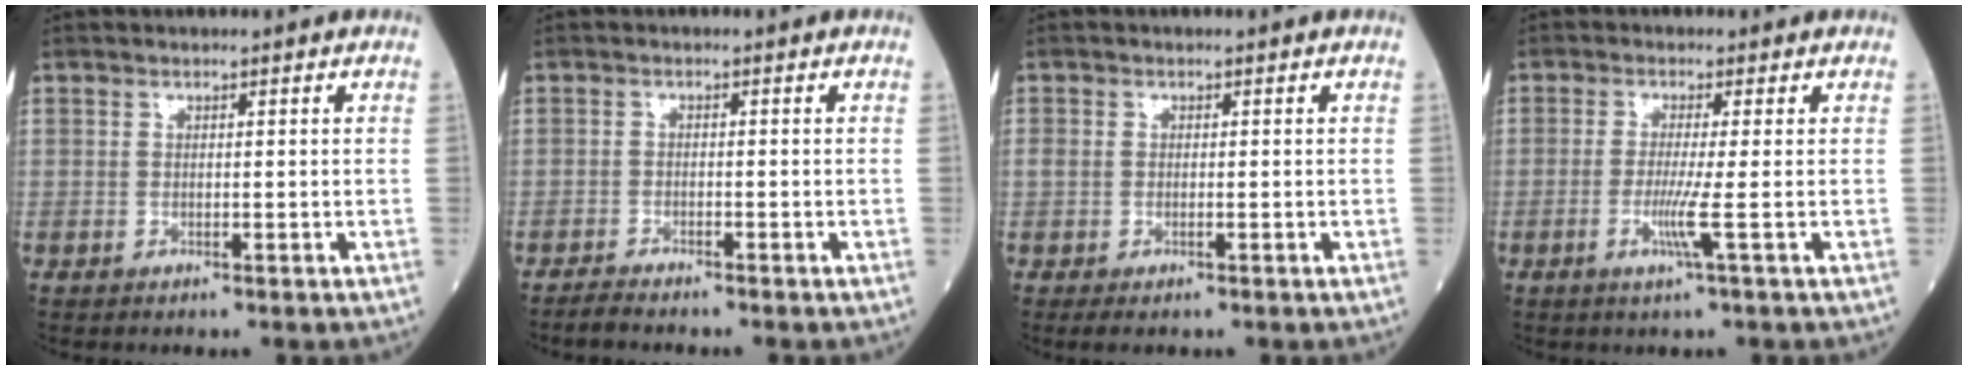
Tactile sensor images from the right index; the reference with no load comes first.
{"total": 2.3, "force": [-2.2, 0.2, 0.7], "torque": [-0.018, -0.006, -0.038]}
{"total": 2.6, "force": [-0.9, 1.3, 2.1], "torque": [-0.053, 0.002, -0.012]}
{"total": 3.7, "force": [-1.0, -1.0, 3.4], "torque": [-0.075, -0.010, -0.022]}